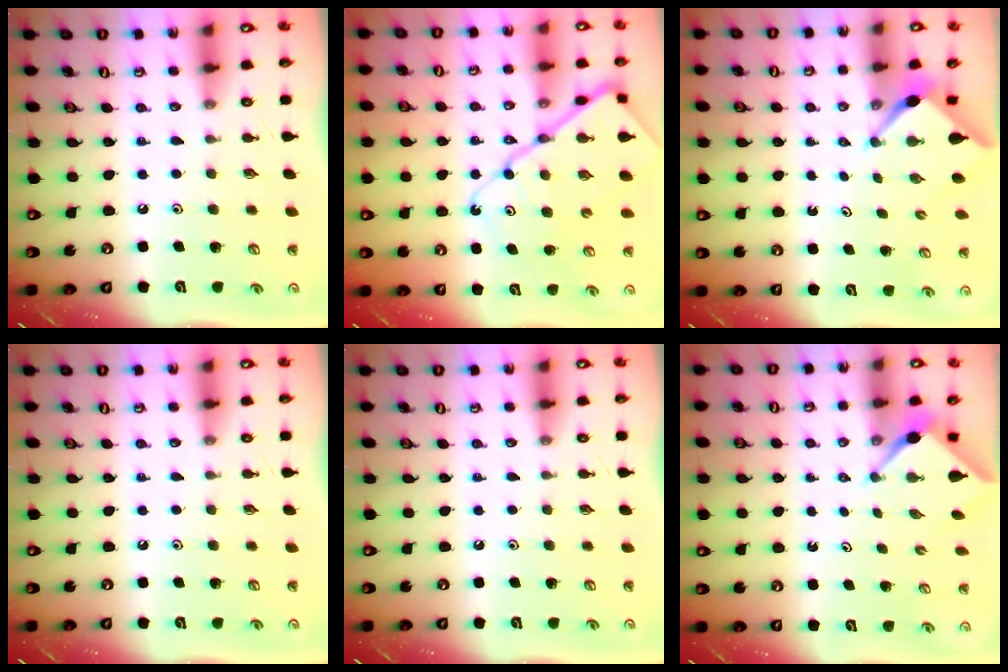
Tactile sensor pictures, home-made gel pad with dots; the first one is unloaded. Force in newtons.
{"total": 16.1, "press": 16.0, "slide": 1.7}
{"total": 2.4, "press": 2.4, "slide": 0.2}
{"total": 0.0}
{"total": 0.0}
{"total": 2.5, "press": 2.5, "slide": 0.3}